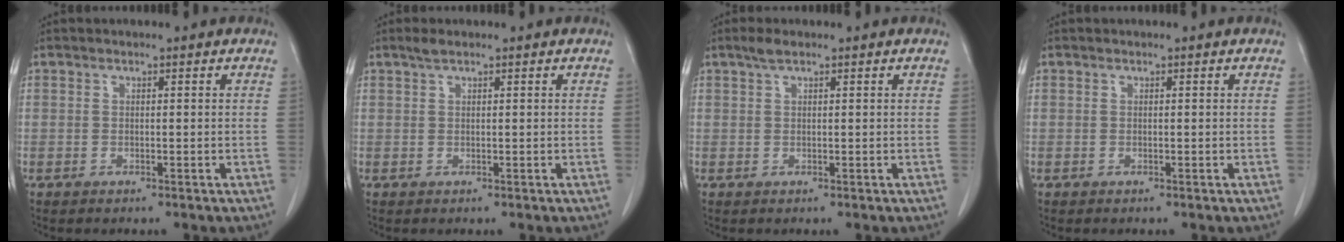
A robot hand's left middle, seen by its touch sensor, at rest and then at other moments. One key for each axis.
{"total": 1.2, "fx": 0.9, "fy": 0.1, "fz": 0.8, "tx": -0.021, "ty": 0.006, "tz": 0.021}
{"total": 1.2, "fx": 0.9, "fy": 0.4, "fz": 0.7, "tx": -0.017, "ty": 0.005, "tz": 0.018}
{"total": 0.0}